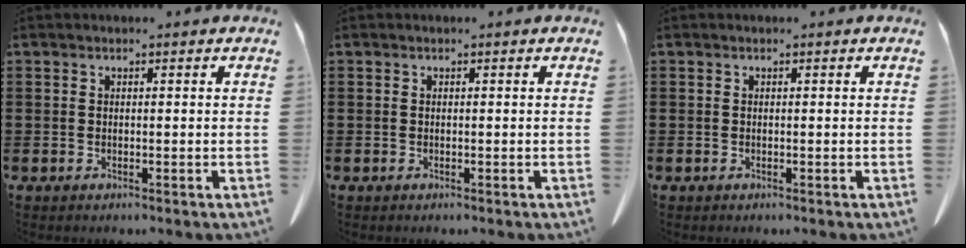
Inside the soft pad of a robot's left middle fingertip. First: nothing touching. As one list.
[{"total": 0.0}, {"total": 0.0}]